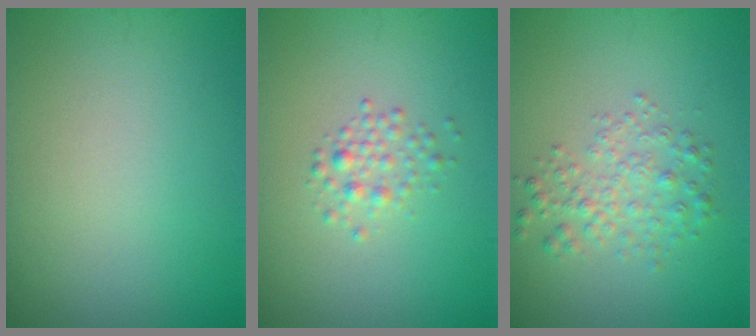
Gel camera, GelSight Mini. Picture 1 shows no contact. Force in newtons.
{"total": 1.6, "press": 1.6, "slide": 0.0}
{"total": 2.5, "press": 2.5, "slide": 0.1}